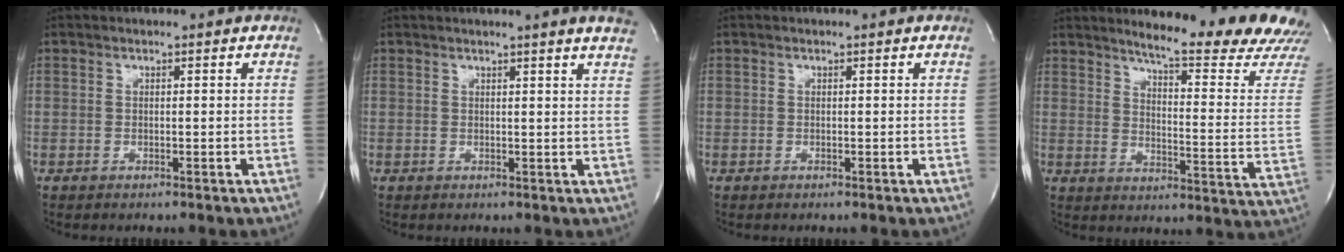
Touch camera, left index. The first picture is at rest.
{"total": 5.1, "force": [4.5, -0.8, 2.3], "torque": [-0.030, -0.006, 0.035]}
{"total": 0.0}
{"total": 20.1, "force": [18.5, -0.4, 7.7], "torque": [-0.112, -0.115, 0.220]}